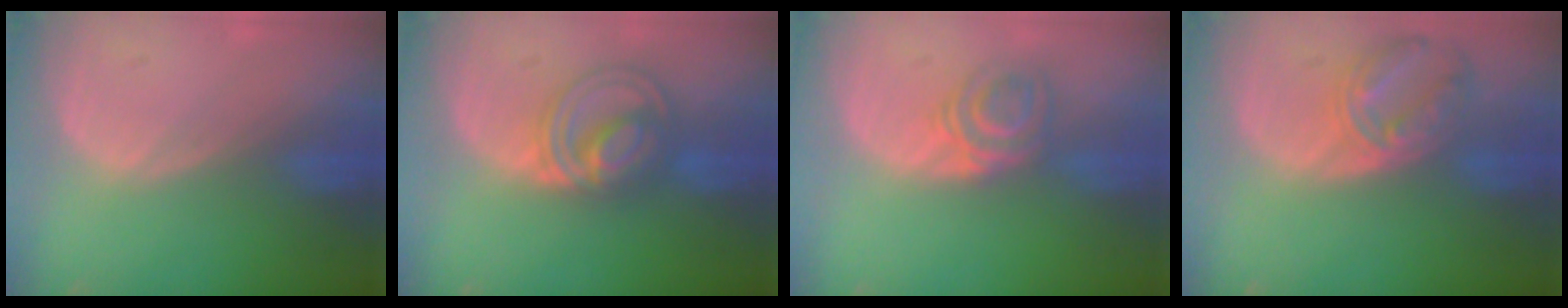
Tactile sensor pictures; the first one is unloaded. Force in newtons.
{"total": 7.4, "press": 7.3, "slide": 0.4}
{"total": 5.8, "press": 4.9, "slide": 3.2}
{"total": 8.2, "press": 7.2, "slide": 4.0}